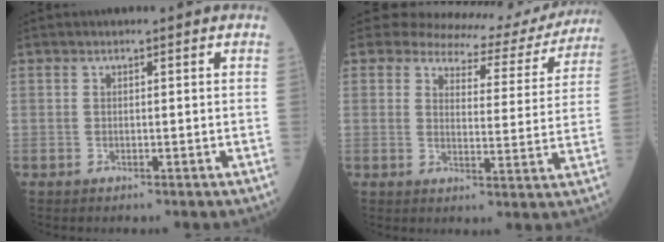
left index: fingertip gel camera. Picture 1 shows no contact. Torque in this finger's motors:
{"motor_torque": [0.99, -1.15, 0.04, -0.01]}